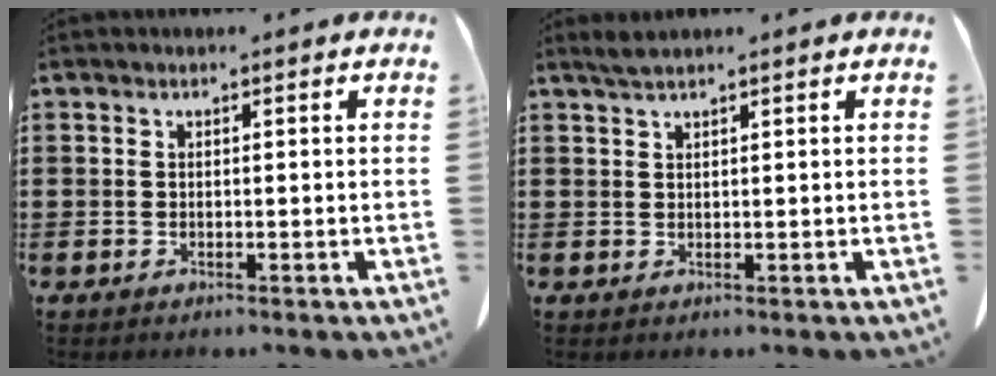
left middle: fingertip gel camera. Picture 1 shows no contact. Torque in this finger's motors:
{"motor_torque": [-0.03, 0.05, 0.00, 0.00]}